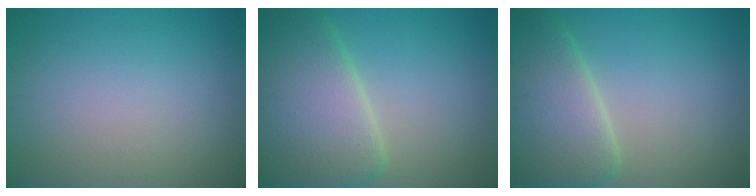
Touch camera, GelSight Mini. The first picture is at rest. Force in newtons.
{"total": 9.1, "press": 9.1, "slide": 0.3}
{"total": 7.5, "press": 7.5, "slide": 0.4}